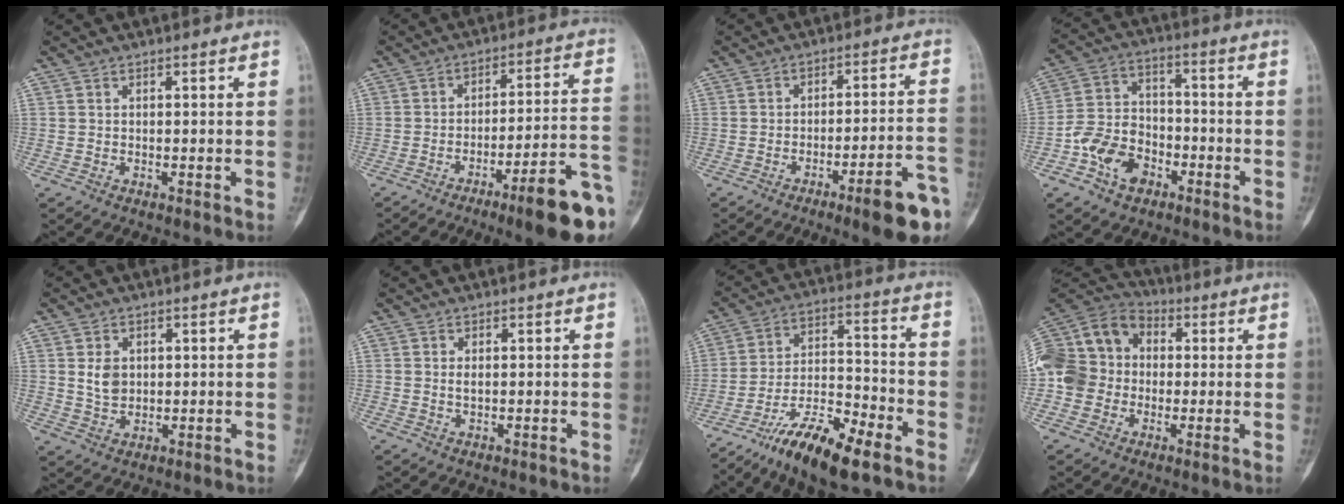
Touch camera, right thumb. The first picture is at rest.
{"total": 15.6, "force": [-7.8, 2.1, 13.4], "torque": [-0.153, 0.052, -0.108]}
{"total": 11.8, "force": [-6.6, 1.5, 9.7], "torque": [-0.127, 0.041, -0.088]}
{"total": 10.9, "force": [-5.1, 7.6, 6.0], "torque": [-0.090, 0.039, -0.095]}
{"total": 4.1, "force": [0.9, 3.1, 2.6], "torque": [-0.034, -0.009, 0.022]}
{"total": 0.9, "force": [0.2, 0.4, 0.8], "torque": [-0.017, -0.002, 0.005]}
{"total": 15.5, "force": [-10.3, 3.5, 11.0], "torque": [-0.201, 0.062, -0.183]}
{"total": 17.2, "force": [-0.9, 15.0, 8.4], "torque": [-0.170, 0.054, -0.023]}